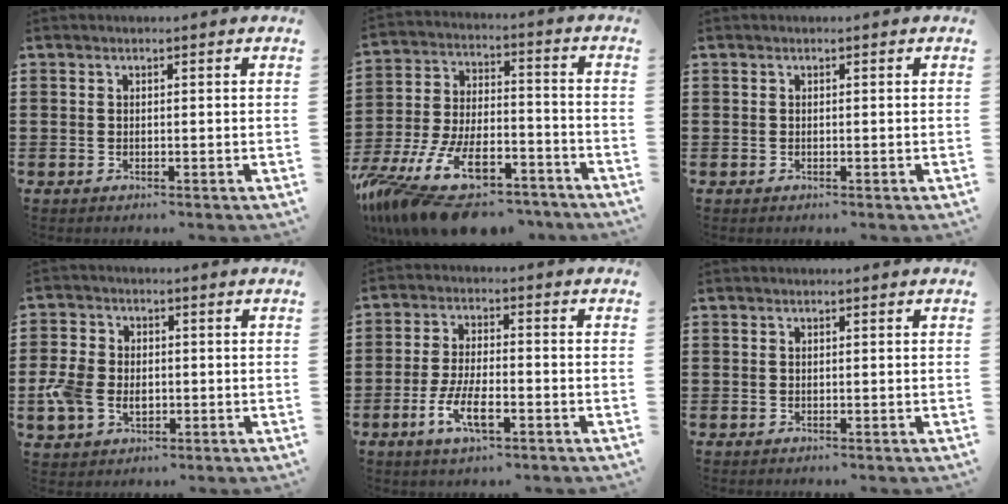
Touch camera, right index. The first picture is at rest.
{"total": 13.6, "force": [-9.8, 5.0, 8.0], "torque": [-0.166, 0.038, -0.179]}
{"total": 0.0}
{"total": 5.6, "force": [-1.2, 4.4, 3.3], "torque": [-0.093, 0.000, -0.028]}
{"total": 7.2, "force": [-3.1, 2.5, 6.0], "torque": [-0.132, -0.011, -0.058]}
{"total": 0.0}